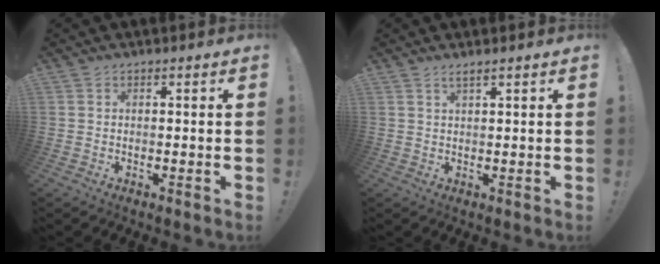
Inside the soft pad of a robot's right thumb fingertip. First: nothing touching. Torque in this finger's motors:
{"motor_torque": [0.22, -0.33, -0.23, 0.23, 0.08]}